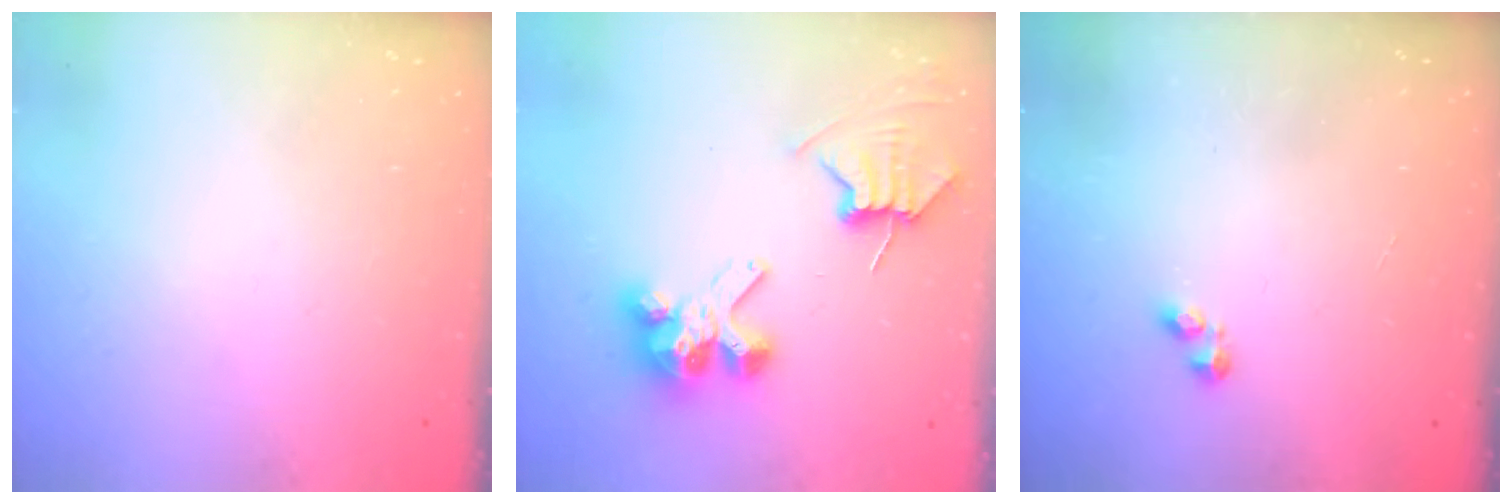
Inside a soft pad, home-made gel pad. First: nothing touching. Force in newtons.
{"total": 7.7, "press": 7.6, "slide": 0.6}
{"total": 2.3, "press": 2.3, "slide": 0.4}